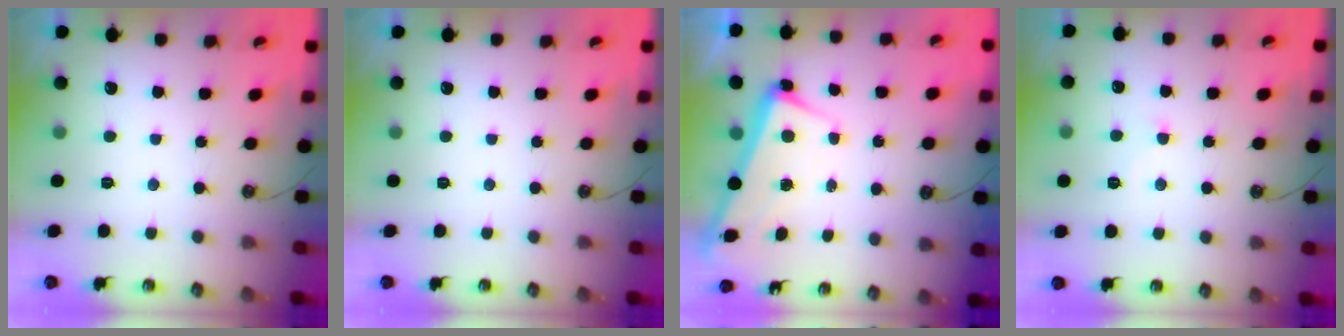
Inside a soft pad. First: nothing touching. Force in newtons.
{"total": 0.0}
{"total": 2.6, "press": 2.6, "slide": 0.6}
{"total": 0.5, "press": 0.2, "slide": 0.5}